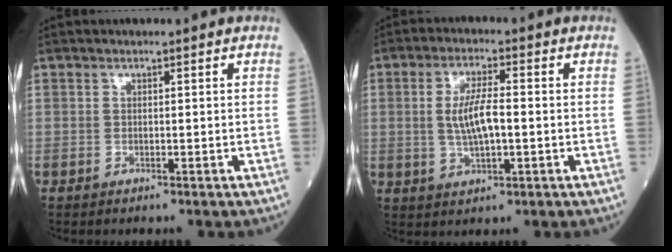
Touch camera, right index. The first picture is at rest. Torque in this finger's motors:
{"motor_torque": [0.30, 0.04, 0.16, 0.10]}